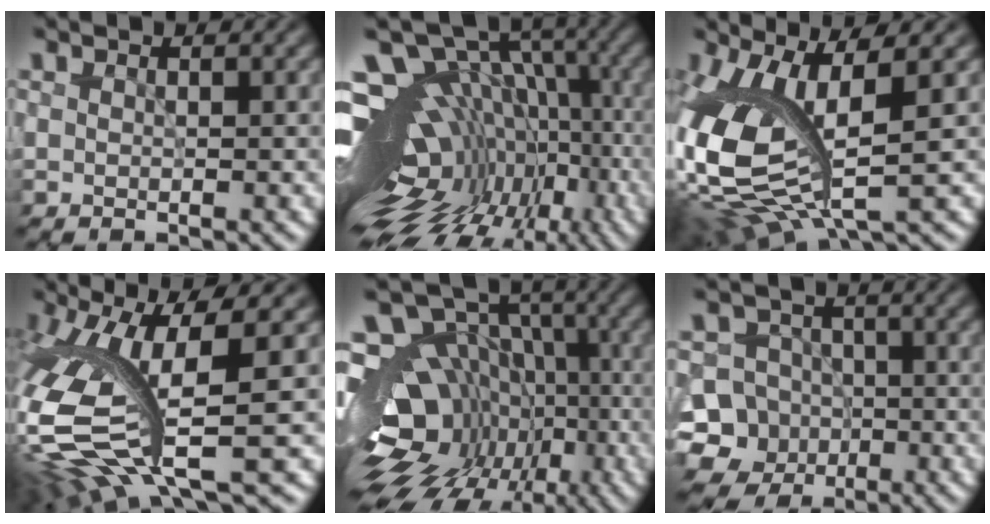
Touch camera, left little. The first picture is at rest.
{"total": 17.7, "force": [-2.9, 11.0, 13.5], "torque": [-0.201, 0.015, -0.001]}
{"total": 11.1, "force": [0.1, 4.6, 10.1], "torque": [-0.238, -0.024, 0.009]}
{"total": 12.4, "force": [-1.1, 3.9, 11.7], "torque": [-0.257, -0.023, 0.001]}
{"total": 15.1, "force": [-5.0, 11.7, 8.1], "torque": [-0.157, 0.016, -0.060]}
{"total": 12.1, "force": [-4.6, 10.9, 2.6], "torque": [-0.054, -0.013, -0.097]}